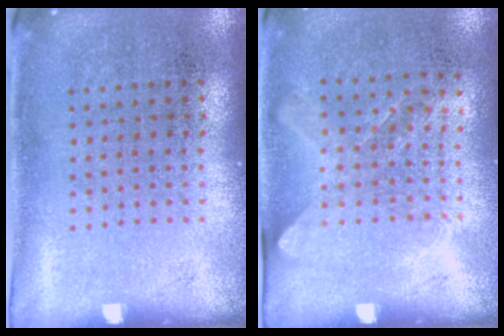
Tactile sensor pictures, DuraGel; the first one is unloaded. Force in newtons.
{"total": 1.2, "press": 1.0, "slide": 0.7}